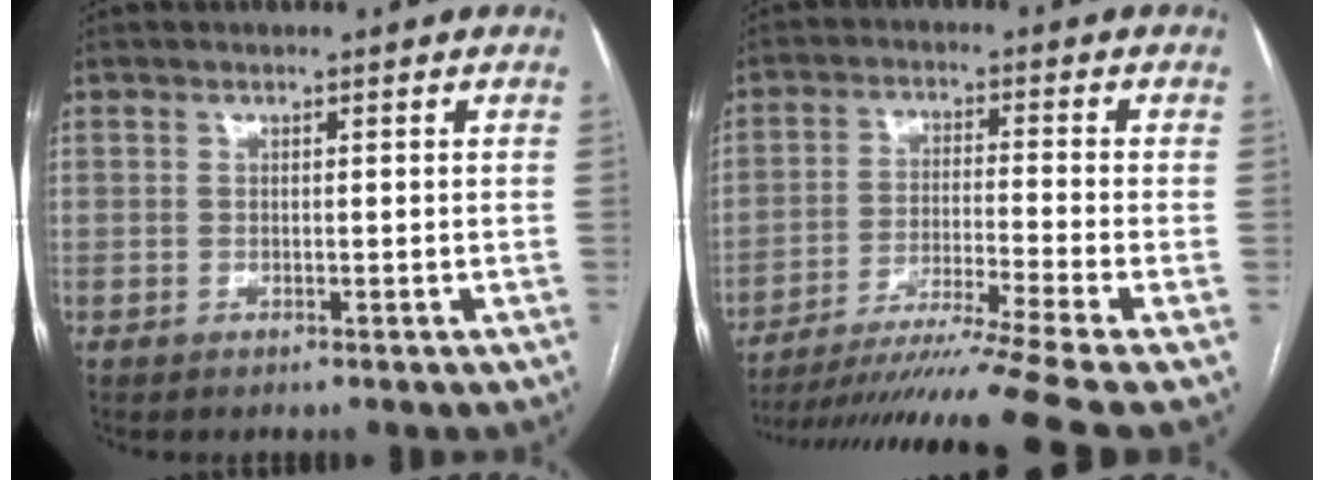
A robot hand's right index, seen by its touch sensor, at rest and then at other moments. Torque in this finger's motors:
{"motor_torque": [1.18, -0.96, 0.81, 0.21]}